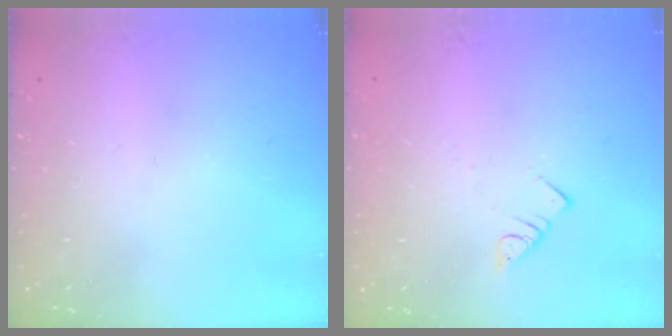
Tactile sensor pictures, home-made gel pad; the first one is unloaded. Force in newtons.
{"total": 3.0, "press": 3.0, "slide": 0.1}